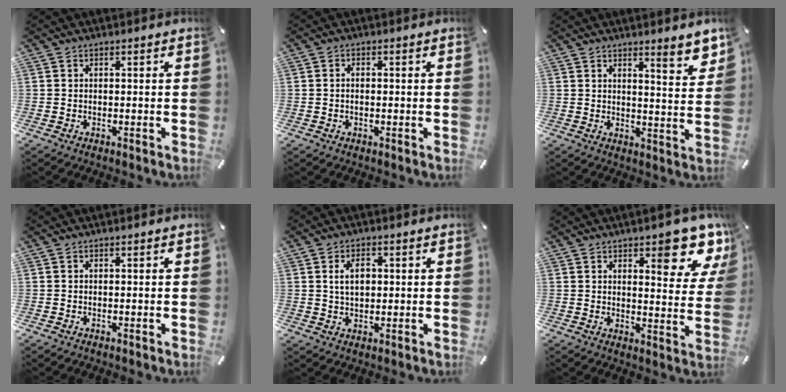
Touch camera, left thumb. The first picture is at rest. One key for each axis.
{"total": 1.3, "fx": -0.1, "fy": 0.8, "fz": 1.0, "tx": -0.023, "ty": 0.001, "tz": -0.003}
{"total": 6.5, "fx": 5.2, "fy": 0.8, "fz": 3.8, "tx": -0.045, "ty": -0.042, "tz": 0.084}
{"total": 0.0}
{"total": 5.1, "fx": 1.0, "fy": 3.4, "fz": 3.7, "tx": -0.063, "ty": 0.002, "tz": 0.013}
{"total": 12.0, "fx": 8.0, "fy": 4.2, "fz": 7.9, "tx": -0.079, "ty": -0.060, "tz": 0.130}